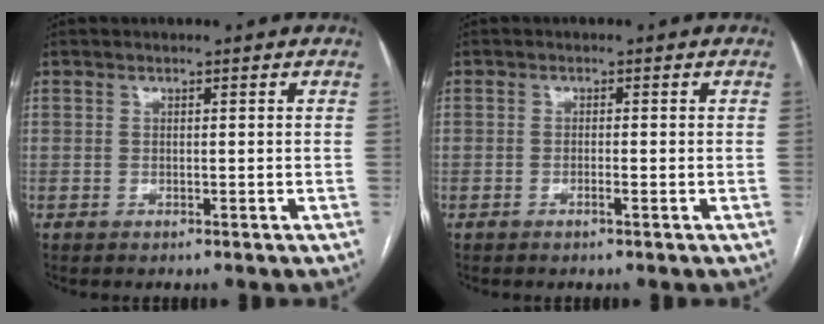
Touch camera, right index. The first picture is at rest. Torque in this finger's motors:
{"motor_torque": [-0.19, -0.03, -0.03, 0.00]}